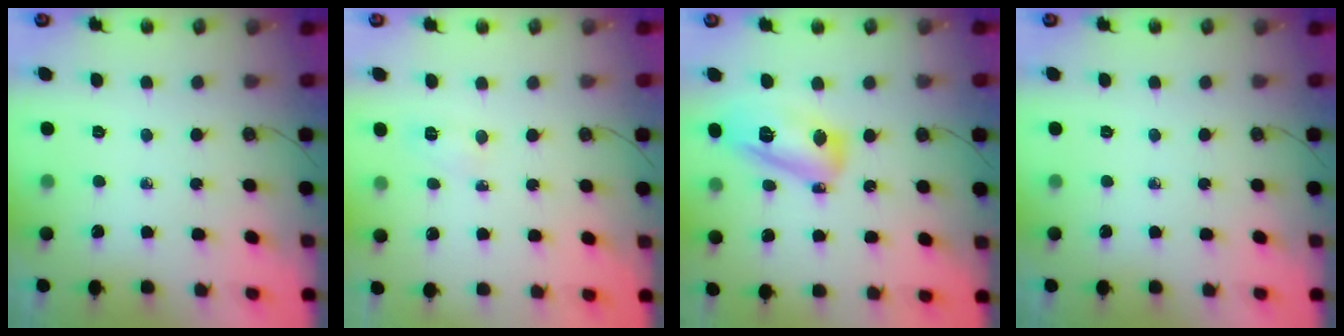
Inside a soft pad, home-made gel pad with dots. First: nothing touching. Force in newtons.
{"total": 4.1, "press": 4.0, "slide": 0.5}
{"total": 13.6, "press": 13.6, "slide": 1.4}
{"total": 0.0}